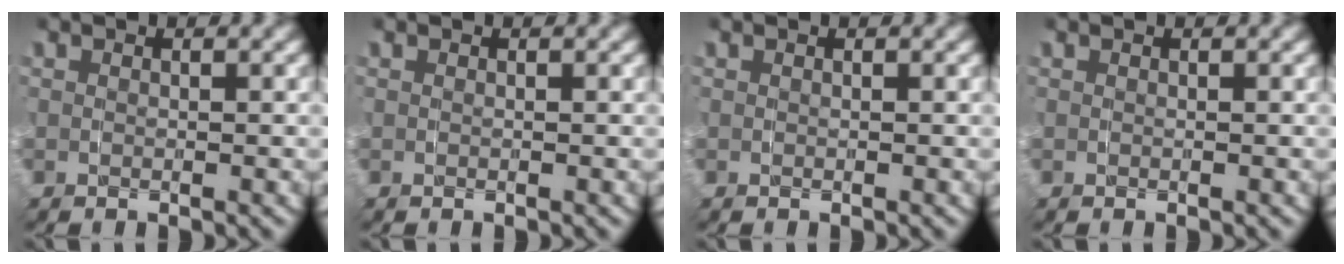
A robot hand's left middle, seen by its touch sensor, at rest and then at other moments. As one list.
[{"total": 0.0}, {"total": 0.0}, {"total": 0.0}]